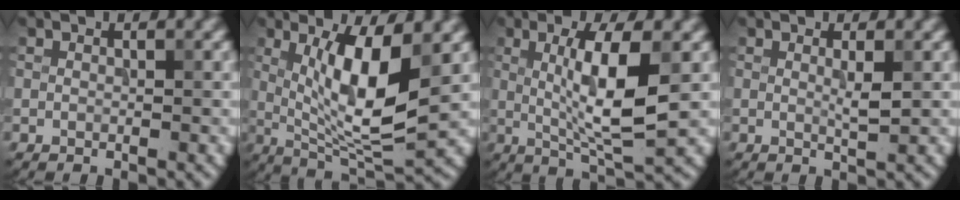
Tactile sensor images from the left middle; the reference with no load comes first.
{"total": 8.3, "force": [1.4, 2.2, 7.9], "torque": [-0.135, -0.012, 0.030]}
{"total": 6.9, "force": [0.7, 1.5, 6.7], "torque": [-0.118, -0.006, 0.016]}
{"total": 1.4, "force": [0.3, 0.1, 1.3], "torque": [-0.024, -0.003, 0.003]}